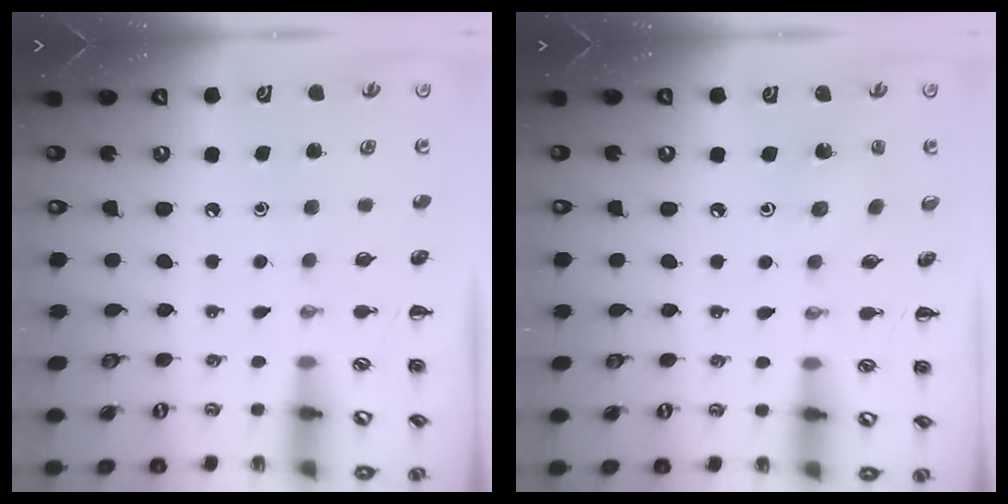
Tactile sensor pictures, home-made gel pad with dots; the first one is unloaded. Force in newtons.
{"total": 2.3, "press": 2.1, "slide": 0.8}